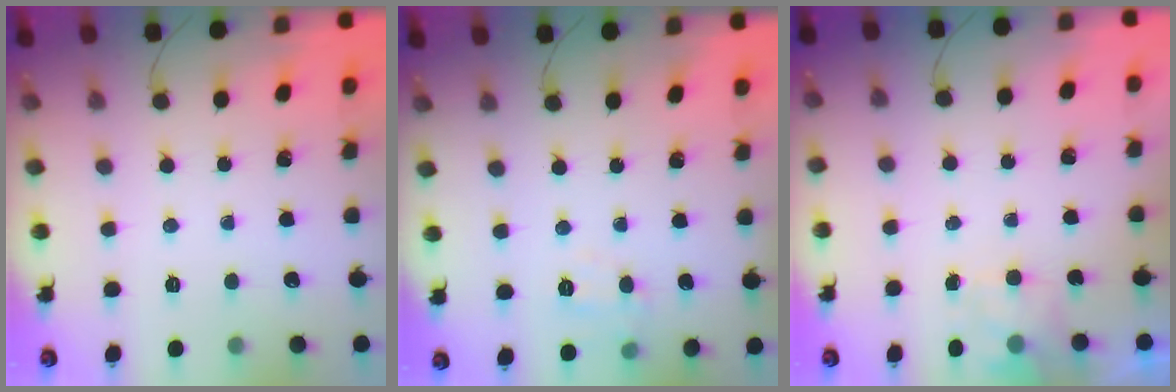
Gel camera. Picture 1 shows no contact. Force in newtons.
{"total": 5.8, "press": 5.6, "slide": 1.2}
{"total": 2.5, "press": 2.1, "slide": 1.4}